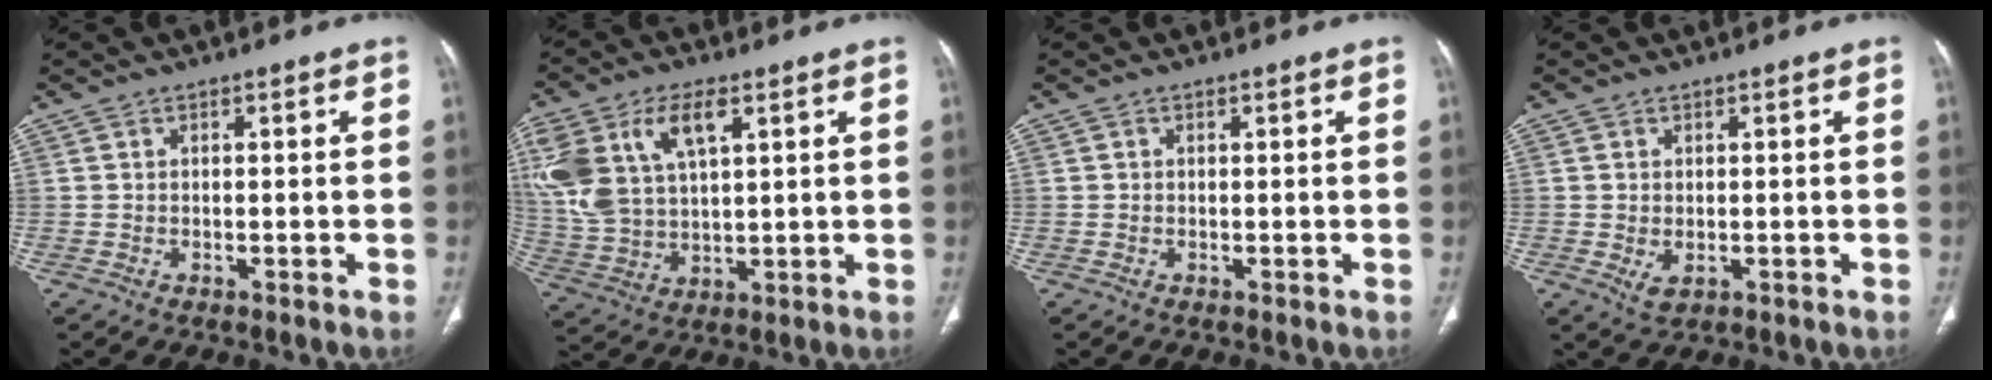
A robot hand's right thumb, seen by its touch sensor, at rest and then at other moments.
{"total": 17.3, "force": [6.6, 9.5, 13.0], "torque": [-0.284, -0.002, 0.131]}
{"total": 0.0}
{"total": 2.4, "force": [-0.4, 1.5, 1.8], "torque": [-0.032, -0.007, 0.000]}